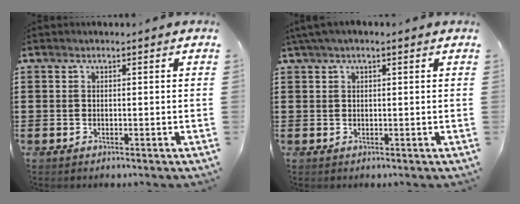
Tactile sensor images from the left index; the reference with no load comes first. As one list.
[{"total": 1.2, "force": [0.6, 0.5, 0.9], "torque": [-0.019, 0.004, 0.011]}]